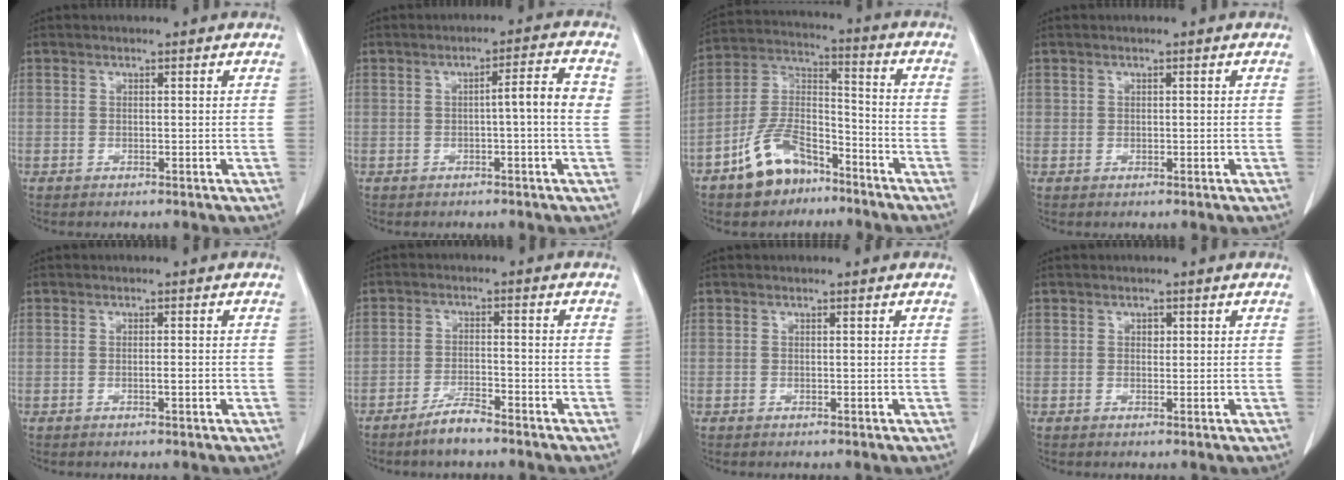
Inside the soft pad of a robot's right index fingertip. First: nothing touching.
{"total": 4.6, "force": [-0.2, -0.2, 4.6], "torque": [-0.066, 0.010, -0.005]}
{"total": 11.6, "force": [-7.8, 5.6, 6.5], "torque": [-0.143, 0.015, -0.147]}
{"total": 0.5, "force": [0.1, 0.5, 0.1], "torque": [0.004, 0.003, 0.003]}
{"total": 1.2, "force": [-0.4, 0.2, 1.1], "torque": [-0.022, 0.001, -0.004]}
{"total": 4.3, "force": [-3.6, 0.6, 2.4], "torque": [-0.047, -0.002, -0.068]}
{"total": 0.0}
{"total": 0.9, "force": [0.3, 0.7, 0.5], "torque": [-0.006, 0.001, 0.003]}